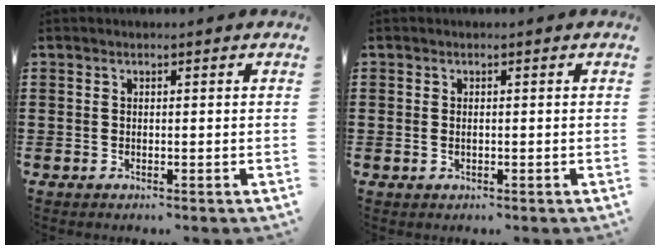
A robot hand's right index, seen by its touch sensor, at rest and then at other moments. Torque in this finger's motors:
{"motor_torque": [0.32, 1.82, -0.05, -0.01]}